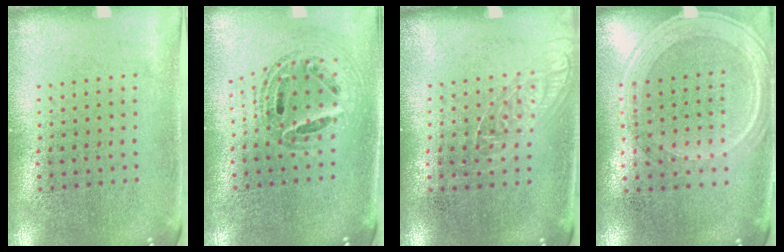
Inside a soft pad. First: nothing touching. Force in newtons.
{"total": 0.9, "press": 0.9, "slide": 0.2}
{"total": 1.1, "press": 1.0, "slide": 0.5}
{"total": 1.3, "press": 1.3, "slide": 0.3}